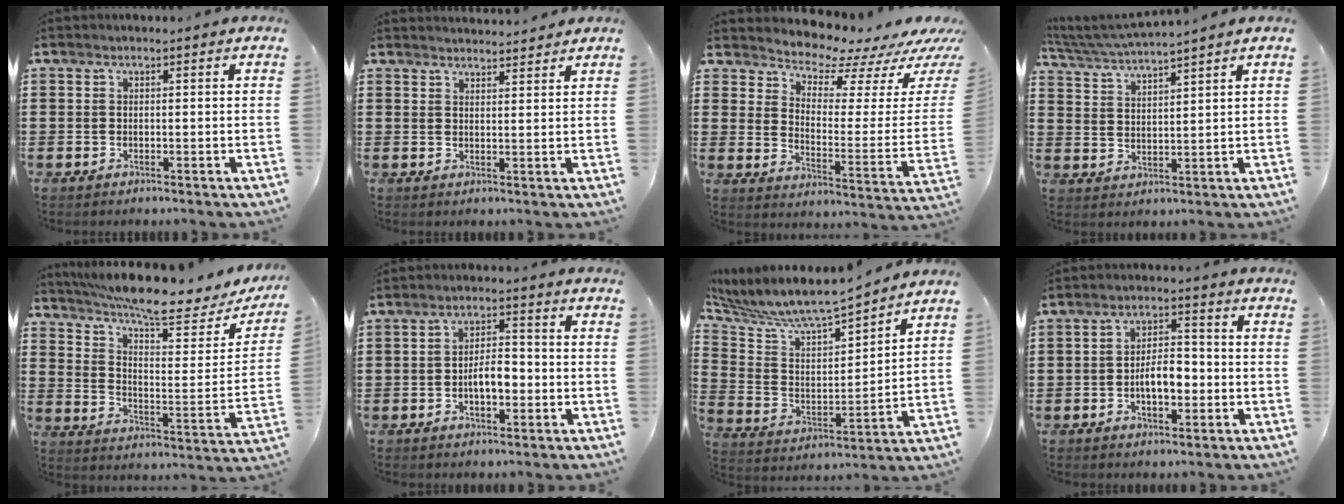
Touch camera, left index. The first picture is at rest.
{"total": 2.4, "force": [2.4, 0.0, 0.0], "torque": [-0.006, -0.005, 0.047]}
{"total": 5.9, "force": [5.8, 1.0, 1.0], "torque": [-0.039, -0.059, 0.095]}
{"total": 3.9, "force": [3.7, -0.9, 0.9], "torque": [-0.034, -0.023, 0.062]}
{"total": 9.7, "force": [8.4, 0.8, 4.7], "torque": [-0.110, -0.055, 0.144]}
{"total": 4.8, "force": [-1.2, 2.2, 4.1], "torque": [-0.071, 0.005, -0.027]}
{"total": 7.1, "force": [6.7, 0.8, 2.2], "torque": [-0.076, -0.054, 0.109]}
{"total": 5.6, "force": [-1.4, 2.6, 4.7], "torque": [-0.075, 0.008, -0.028]}